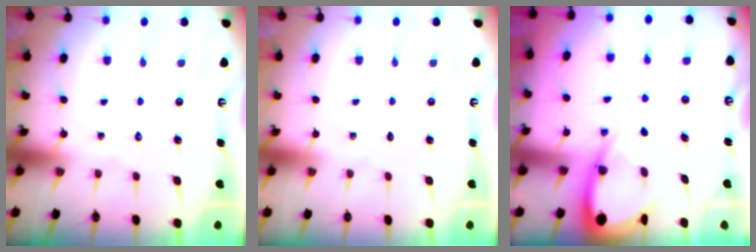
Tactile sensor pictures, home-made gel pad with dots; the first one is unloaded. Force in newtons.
{"total": 0.0}
{"total": 4.5, "press": 4.5, "slide": 0.5}